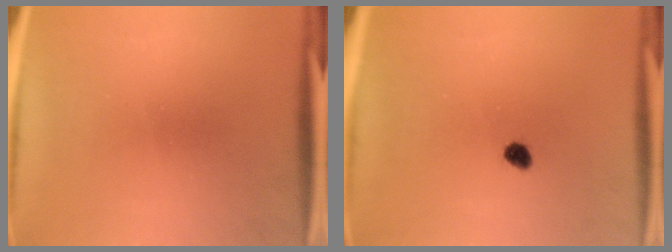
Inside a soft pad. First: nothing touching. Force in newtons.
{"total": 2.0}